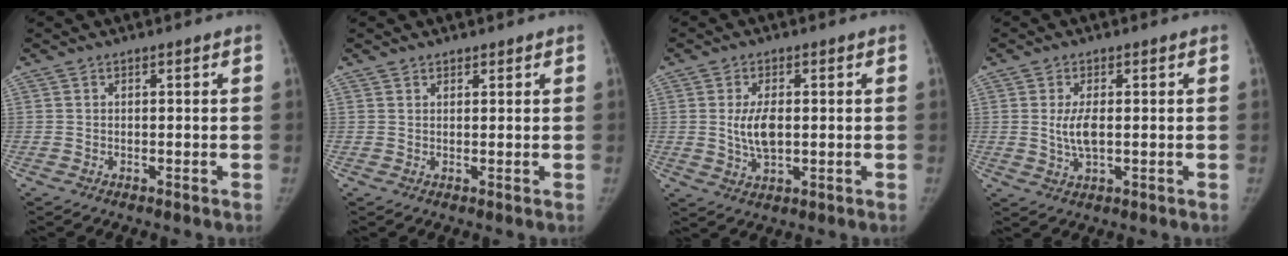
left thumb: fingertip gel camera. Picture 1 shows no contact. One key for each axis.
{"total": 1.1, "fx": 0.9, "fy": 0.7, "fz": -0.1, "tx": 0.020, "ty": -0.005, "tz": 0.008}
{"total": 5.9, "fx": 0.2, "fy": 3.2, "fz": 5.0, "tx": -0.088, "ty": -0.004, "tz": 0.007}
{"total": 4.4, "fx": 0.2, "fy": 2.1, "fz": 3.8, "tx": -0.074, "ty": -0.007, "tz": 0.005}